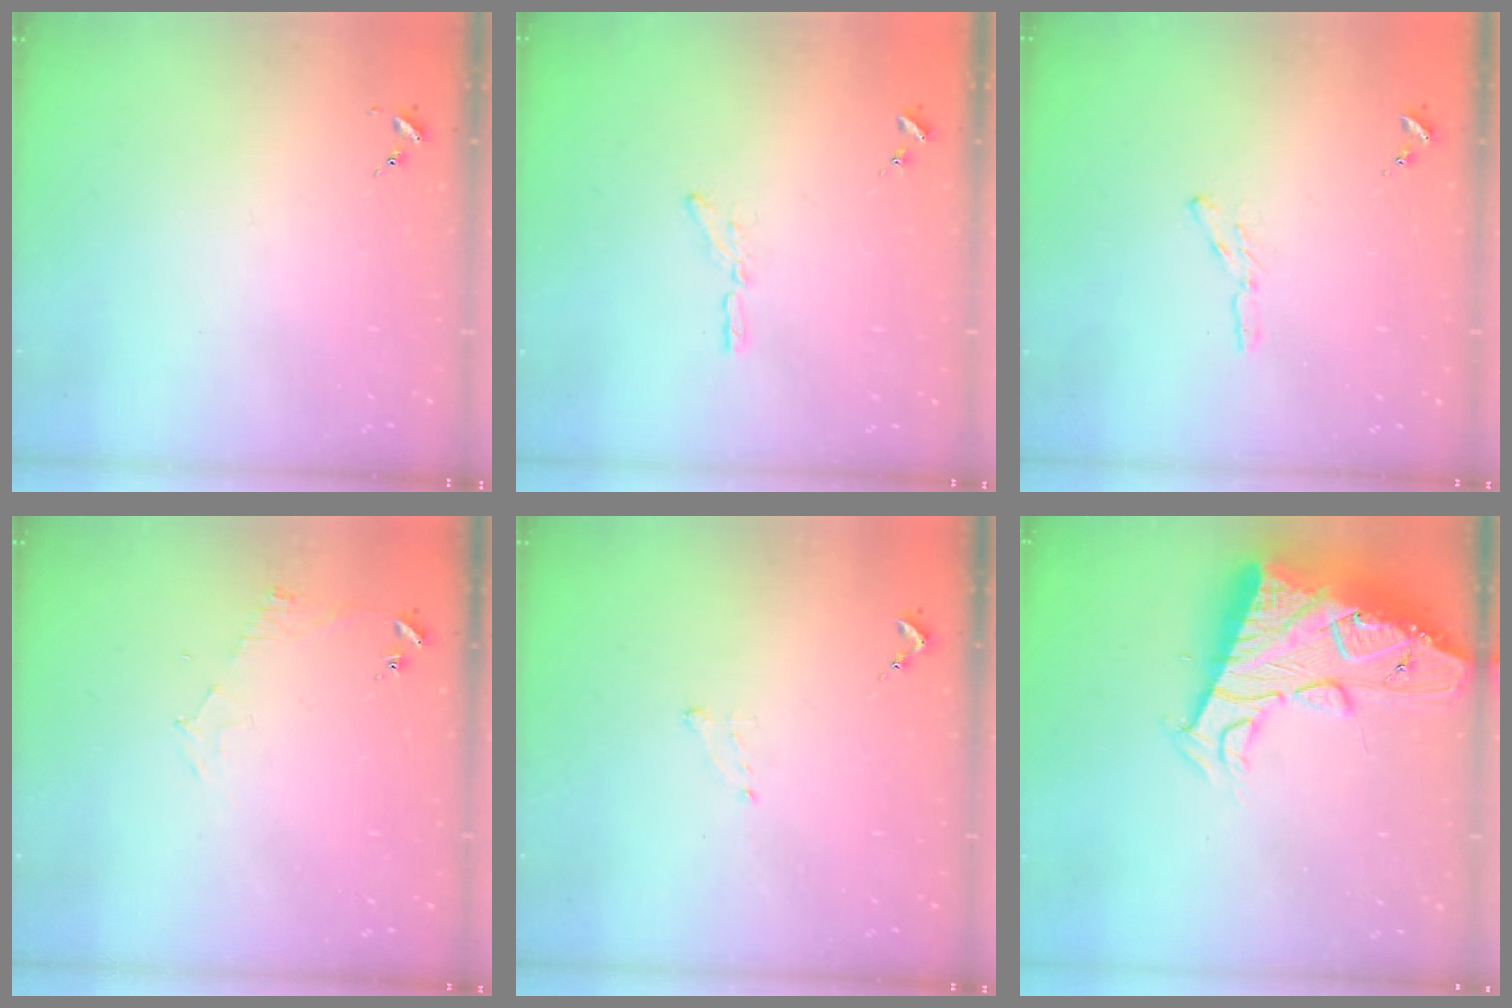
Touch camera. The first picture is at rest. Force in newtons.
{"total": 3.5, "press": 3.5, "slide": 0.2}
{"total": 3.4, "press": 3.3, "slide": 0.3}
{"total": 5.9, "press": 5.8, "slide": 0.7}
{"total": 4.5, "press": 4.5, "slide": 0.5}
{"total": 21.9, "press": 21.8, "slide": 2.3}